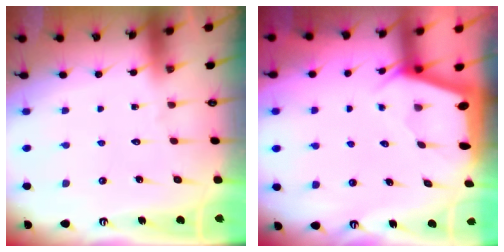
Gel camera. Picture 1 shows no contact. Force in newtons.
{"total": 2.9, "press": 2.9, "slide": 0.1}